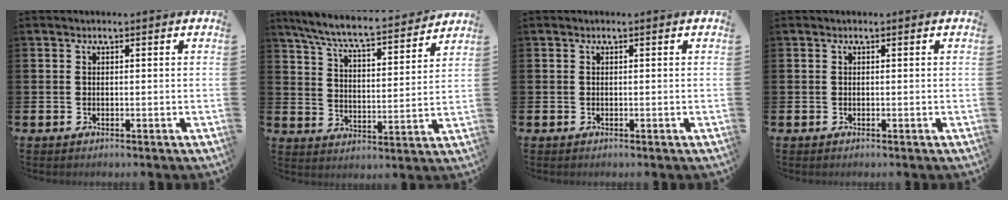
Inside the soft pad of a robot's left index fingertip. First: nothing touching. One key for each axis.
{"total": 7.7, "fx": 7.2, "fy": 0.6, "fz": 2.8, "tx": -0.086, "ty": -0.049, "tz": 0.122}
{"total": 0.0}
{"total": 0.0}